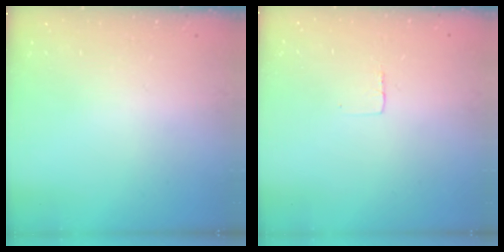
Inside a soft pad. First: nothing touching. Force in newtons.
{"total": 2.3, "press": 2.3, "slide": 0.1}